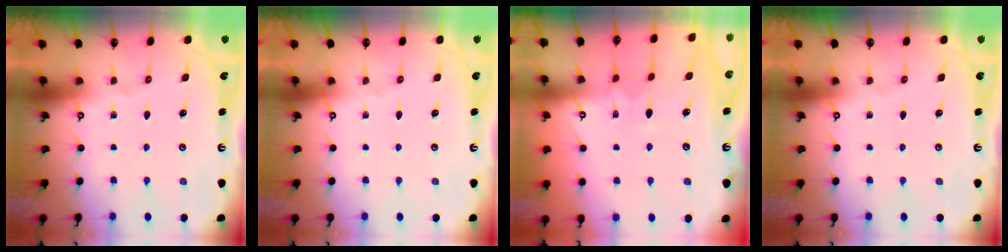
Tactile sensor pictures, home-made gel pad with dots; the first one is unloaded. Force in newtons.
{"total": 0.0}
{"total": 2.8, "press": 2.7, "slide": 0.8}
{"total": 0.0}